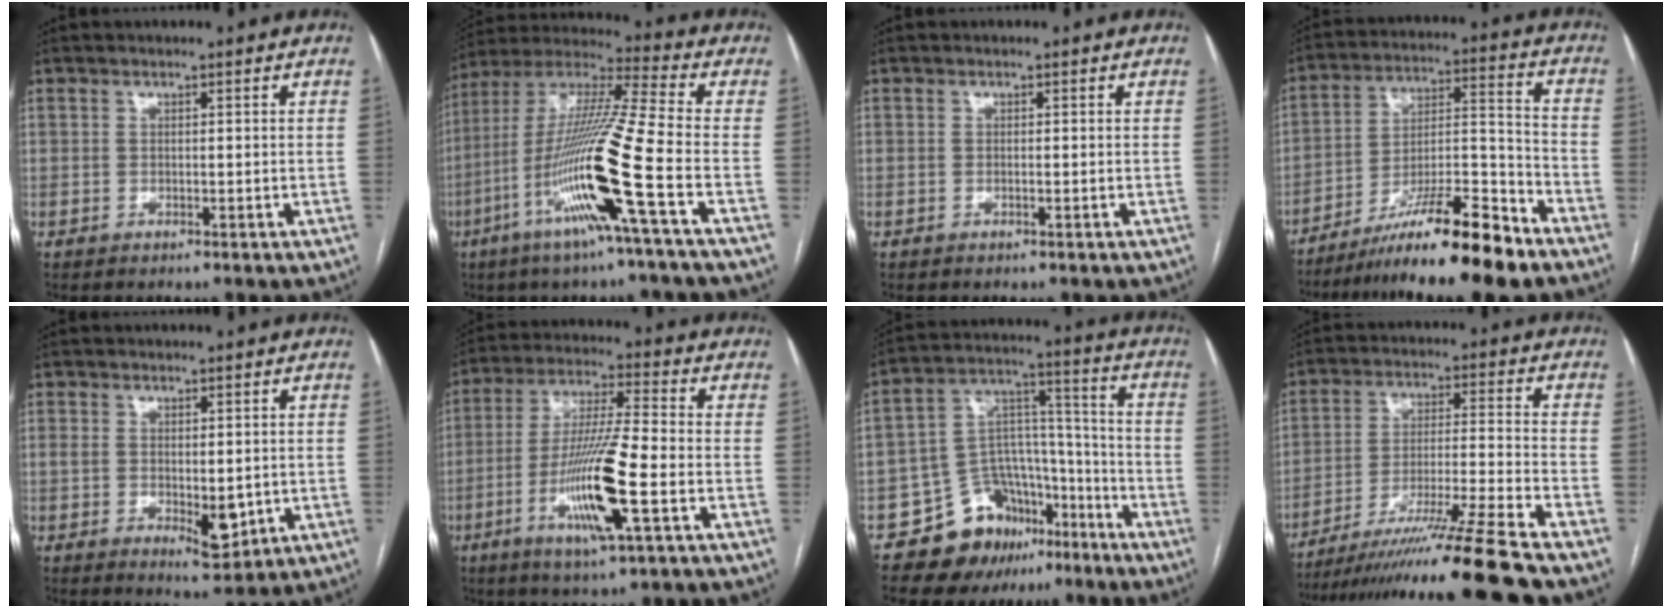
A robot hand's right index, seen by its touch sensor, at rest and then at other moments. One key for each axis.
{"total": 18.6, "fx": -6.8, "fy": -1.3, "fz": 17.3, "tx": -0.349, "ty": -0.019, "tz": -0.139}
{"total": 0.0}
{"total": 16.2, "fx": -12.2, "fy": 0.6, "fz": 10.5, "tx": -0.182, "ty": -0.005, "tz": -0.208}
{"total": 5.7, "fx": -0.6, "fy": 2.6, "fz": 5.1, "tx": -0.078, "ty": -0.008, "tz": 0.004}
{"total": 14.0, "fx": -4.4, "fy": 0.6, "fz": 13.2, "tx": -0.261, "ty": -0.014, "tz": -0.083}
{"total": 13.9, "fx": -9.3, "fy": 9.0, "fz": 5.1, "tx": -0.070, "ty": 0.075, "tz": -0.145}
{"total": 17.7, "fx": -14.7, "fy": -3.2, "fz": 9.3, "tx": -0.154, "ty": -0.026, "tz": -0.248}